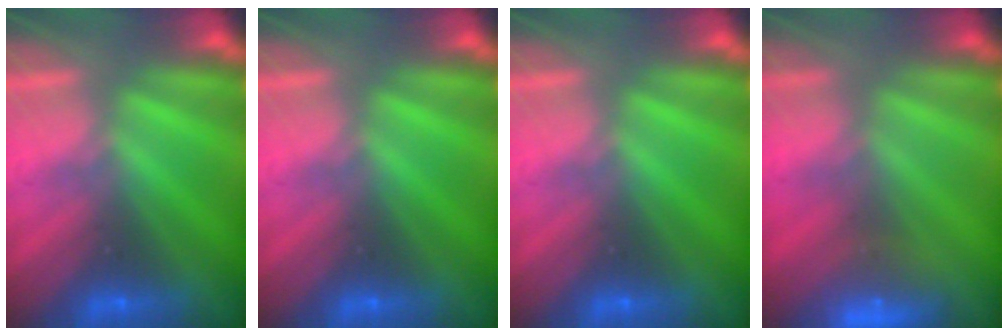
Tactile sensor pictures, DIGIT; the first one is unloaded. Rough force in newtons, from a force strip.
{"total": 0.0}
{"total": 0.0}
{"total": 6.6}